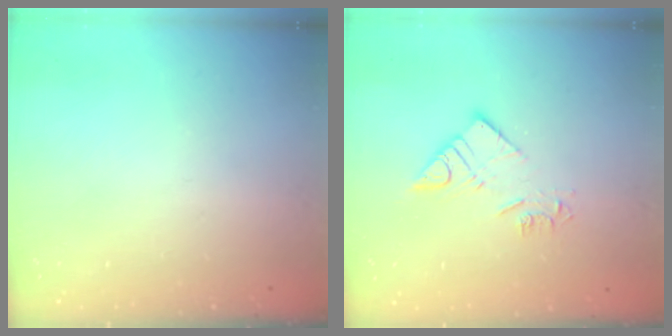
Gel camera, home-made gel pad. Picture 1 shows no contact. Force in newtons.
{"total": 9.0, "press": 9.0, "slide": 0.4}